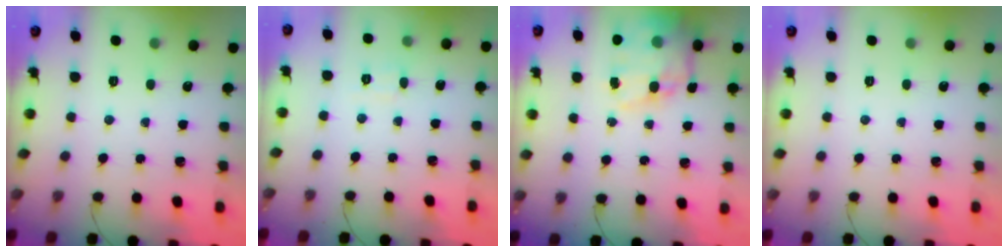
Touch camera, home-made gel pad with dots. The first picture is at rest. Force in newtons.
{"total": 4.2, "press": 4.0, "slide": 1.3}
{"total": 17.1, "press": 16.7, "slide": 3.6}
{"total": 0.0}